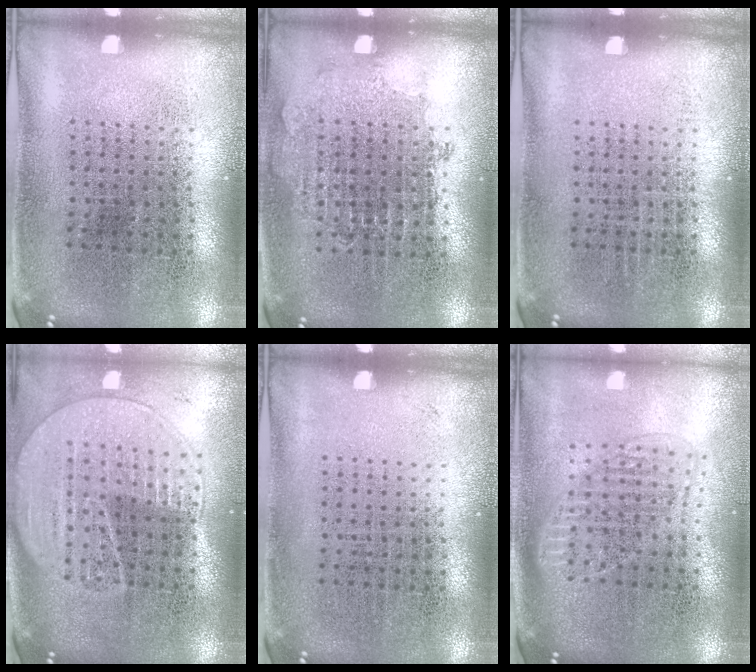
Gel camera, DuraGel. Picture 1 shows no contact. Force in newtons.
{"total": 0.8, "press": 0.8, "slide": 0.3}
{"total": 0.0}
{"total": 2.0, "press": 1.8, "slide": 1.0}
{"total": 0.0}
{"total": 1.6, "press": 1.4, "slide": 0.8}